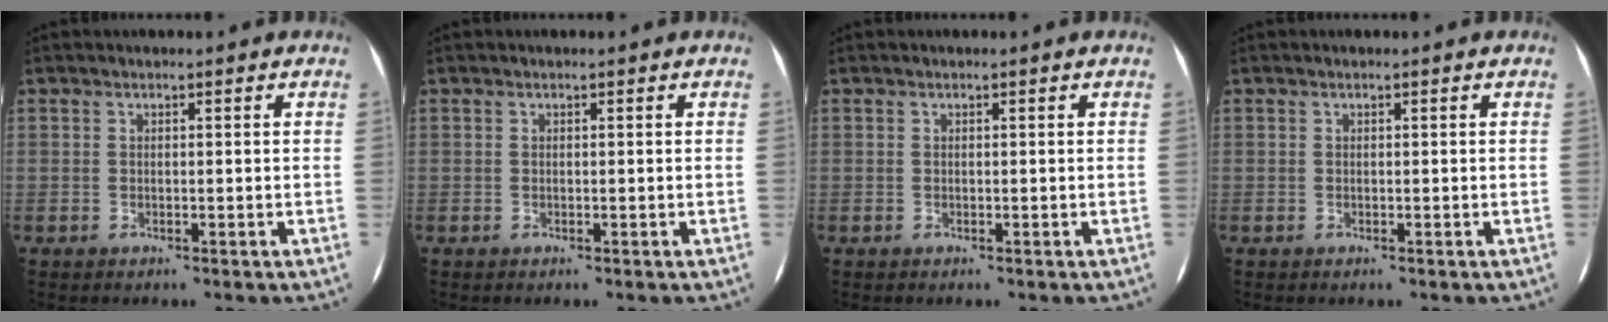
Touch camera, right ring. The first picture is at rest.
{"total": 0.0}
{"total": 0.0}
{"total": 0.0}